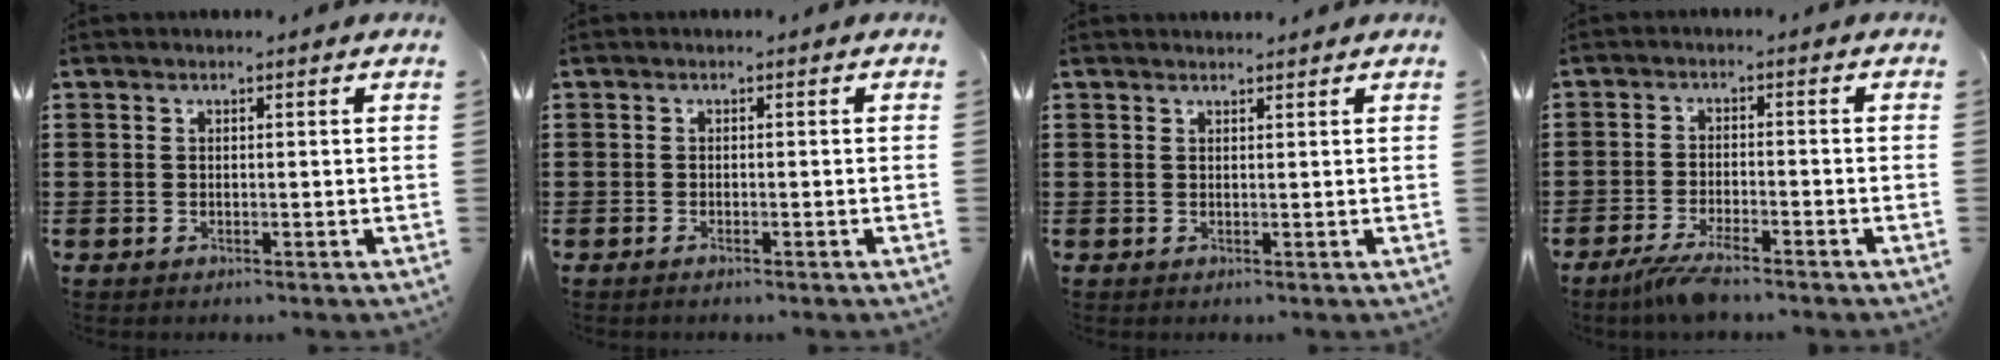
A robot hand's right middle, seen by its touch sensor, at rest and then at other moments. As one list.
[{"total": 0.5, "force": [-0.3, -0.1, 0.4], "torque": [-0.009, -0.004, -0.004]}, {"total": 1.0, "force": [0.9, 0.1, 0.0], "torque": [0.006, -0.002, 0.016]}, {"total": 3.9, "force": [-3.3, 0.2, 2.1], "torque": [-0.055, -0.011, -0.068]}]